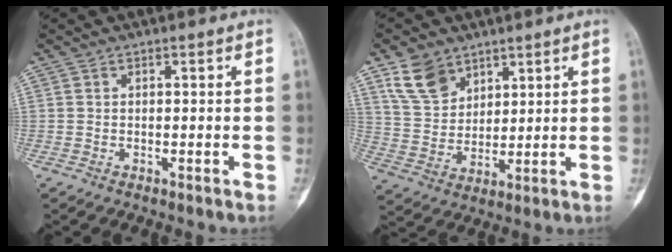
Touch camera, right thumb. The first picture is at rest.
{"total": 9.3, "force": [5.9, 6.1, 3.8], "torque": [-0.054, -0.027, 0.125]}